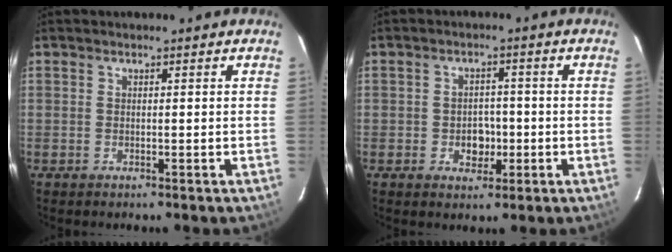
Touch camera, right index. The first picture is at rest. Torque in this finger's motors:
{"motor_torque": [0.69, -0.22, 0.47, 0.03]}